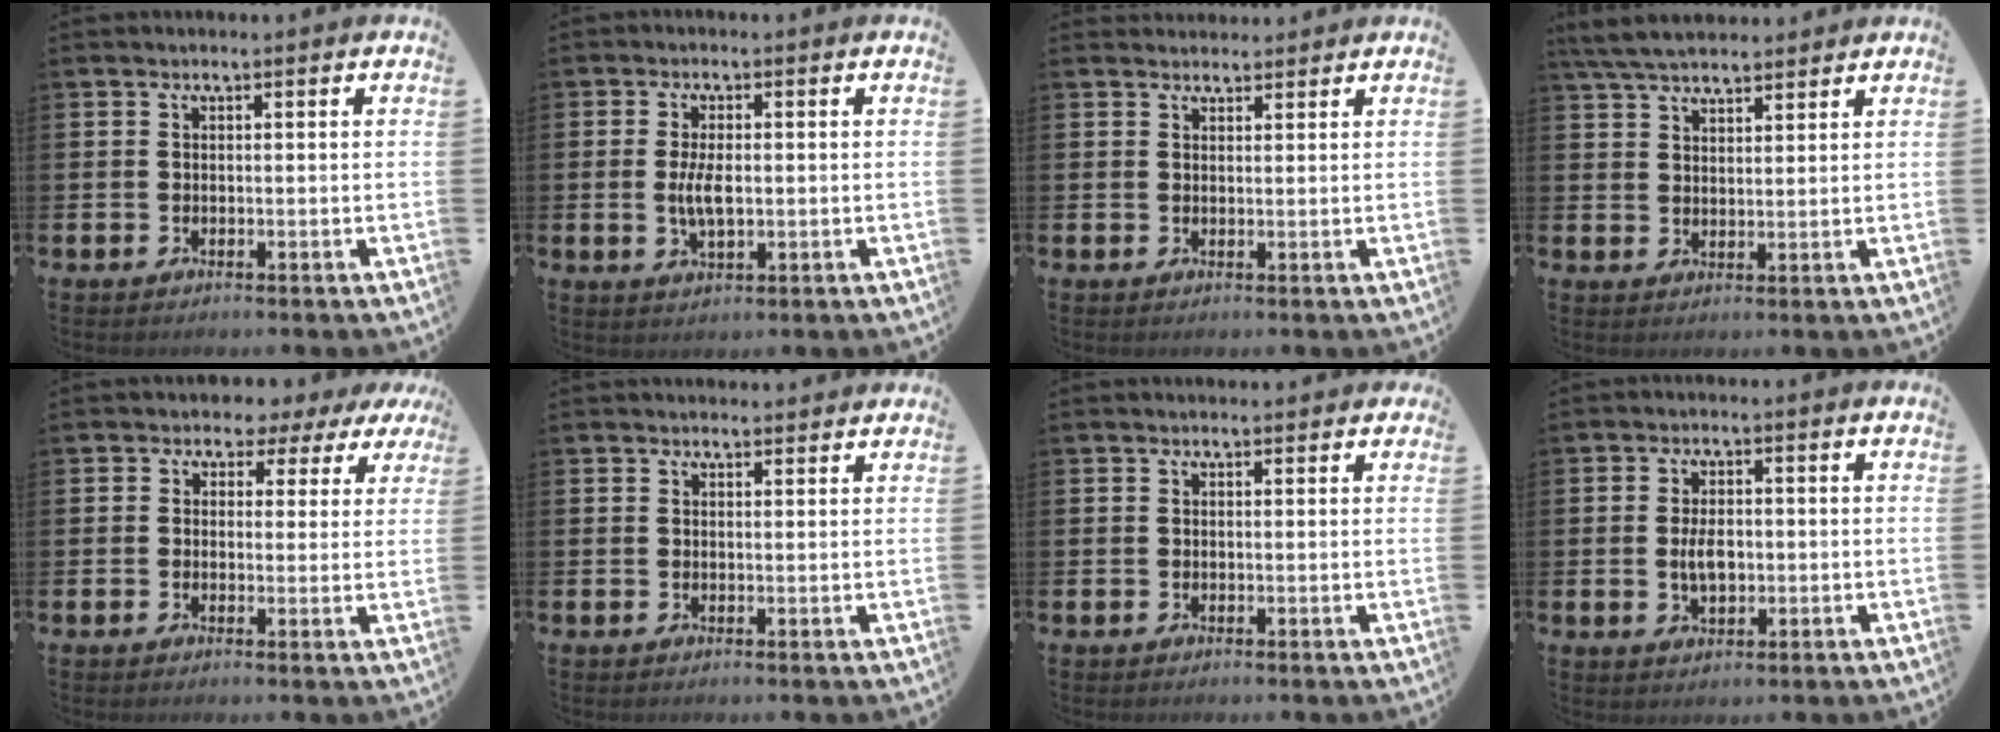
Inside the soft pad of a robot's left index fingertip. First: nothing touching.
{"total": 4.4, "force": [0.0, 1.8, 4.0], "torque": [-0.074, -0.003, -0.004]}
{"total": 1.9, "force": [1.8, 0.6, -0.1], "torque": [0.014, -0.010, 0.031]}
{"total": 5.2, "force": [4.9, 1.2, 1.3], "torque": [-0.040, -0.015, 0.091]}
{"total": 2.4, "force": [1.3, 2.0, 0.2], "torque": [-0.008, -0.007, 0.015]}
{"total": 1.5, "force": [1.5, 0.2, 0.0], "torque": [0.006, -0.005, 0.026]}
{"total": 0.6, "force": [0.4, 0.3, 0.2], "torque": [0.012, -0.003, 0.005]}
{"total": 3.8, "force": [0.0, 2.2, 3.1], "torque": [-0.043, -0.001, -0.004]}